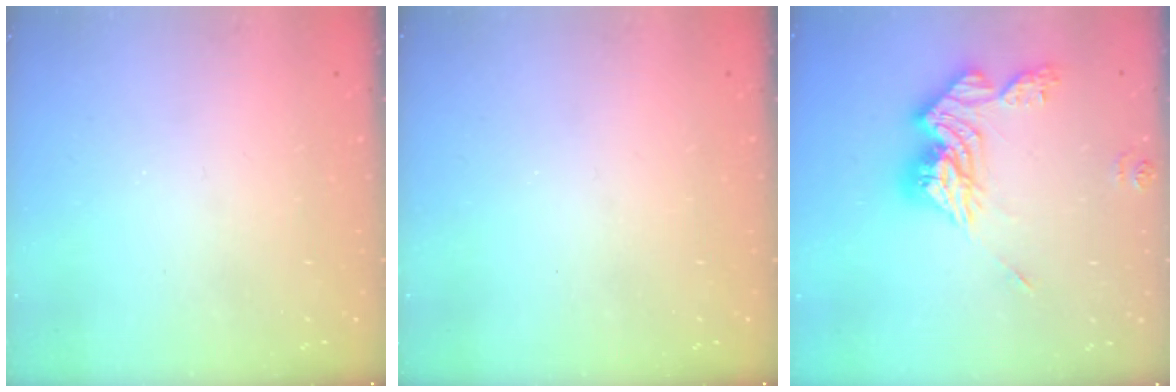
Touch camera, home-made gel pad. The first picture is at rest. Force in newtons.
{"total": 0.0}
{"total": 15.1, "press": 15.1, "slide": 0.3}